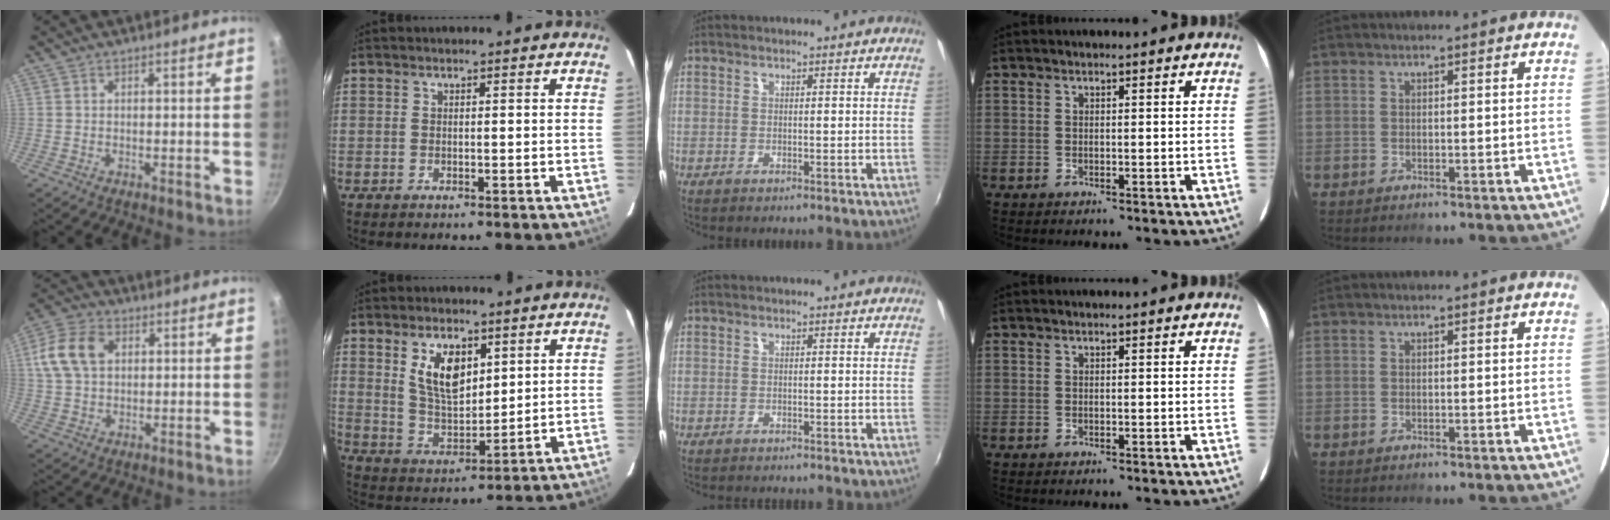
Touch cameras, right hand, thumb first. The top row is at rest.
{"thumb": {"total": 10.4, "force": [2.7, 7.3, 6.9], "torque": [-0.123, 0.008, 0.041]}, "index": {"total": 9.8, "force": [4.2, 5.1, 7.2], "torque": [-0.132, 0.003, 0.091]}, "middle": {"total": 1.4, "force": [-1.4, 0.4, 0.3], "torque": [-0.009, -0.008, -0.021]}}